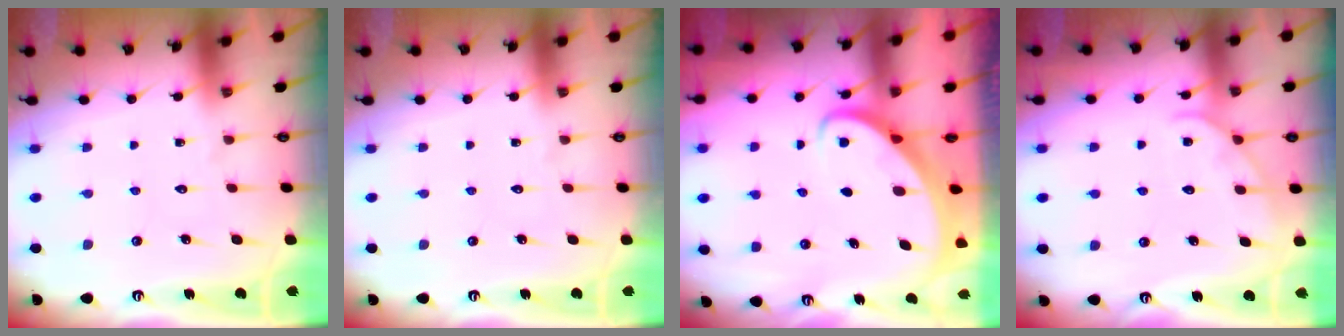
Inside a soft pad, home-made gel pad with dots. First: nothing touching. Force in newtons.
{"total": 0.0}
{"total": 2.8, "press": 2.7, "slide": 0.3}
{"total": 5.3, "press": 5.3, "slide": 0.5}